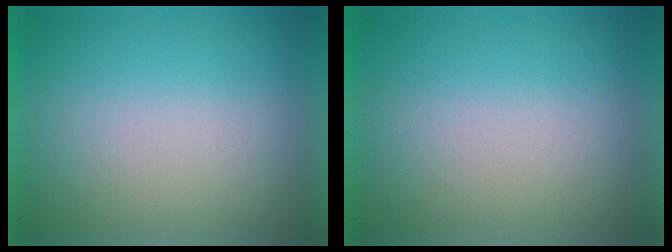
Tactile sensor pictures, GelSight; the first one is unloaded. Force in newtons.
{"total": 0.0}